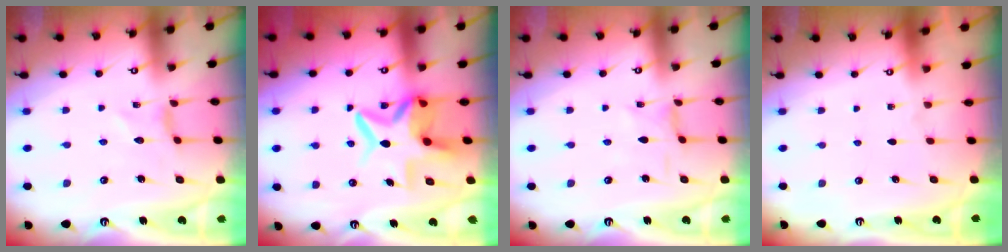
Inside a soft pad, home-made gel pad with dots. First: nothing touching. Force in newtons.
{"total": 10.1, "press": 10.0, "slide": 1.2}
{"total": 0.6, "press": 0.5, "slide": 0.2}
{"total": 0.0}